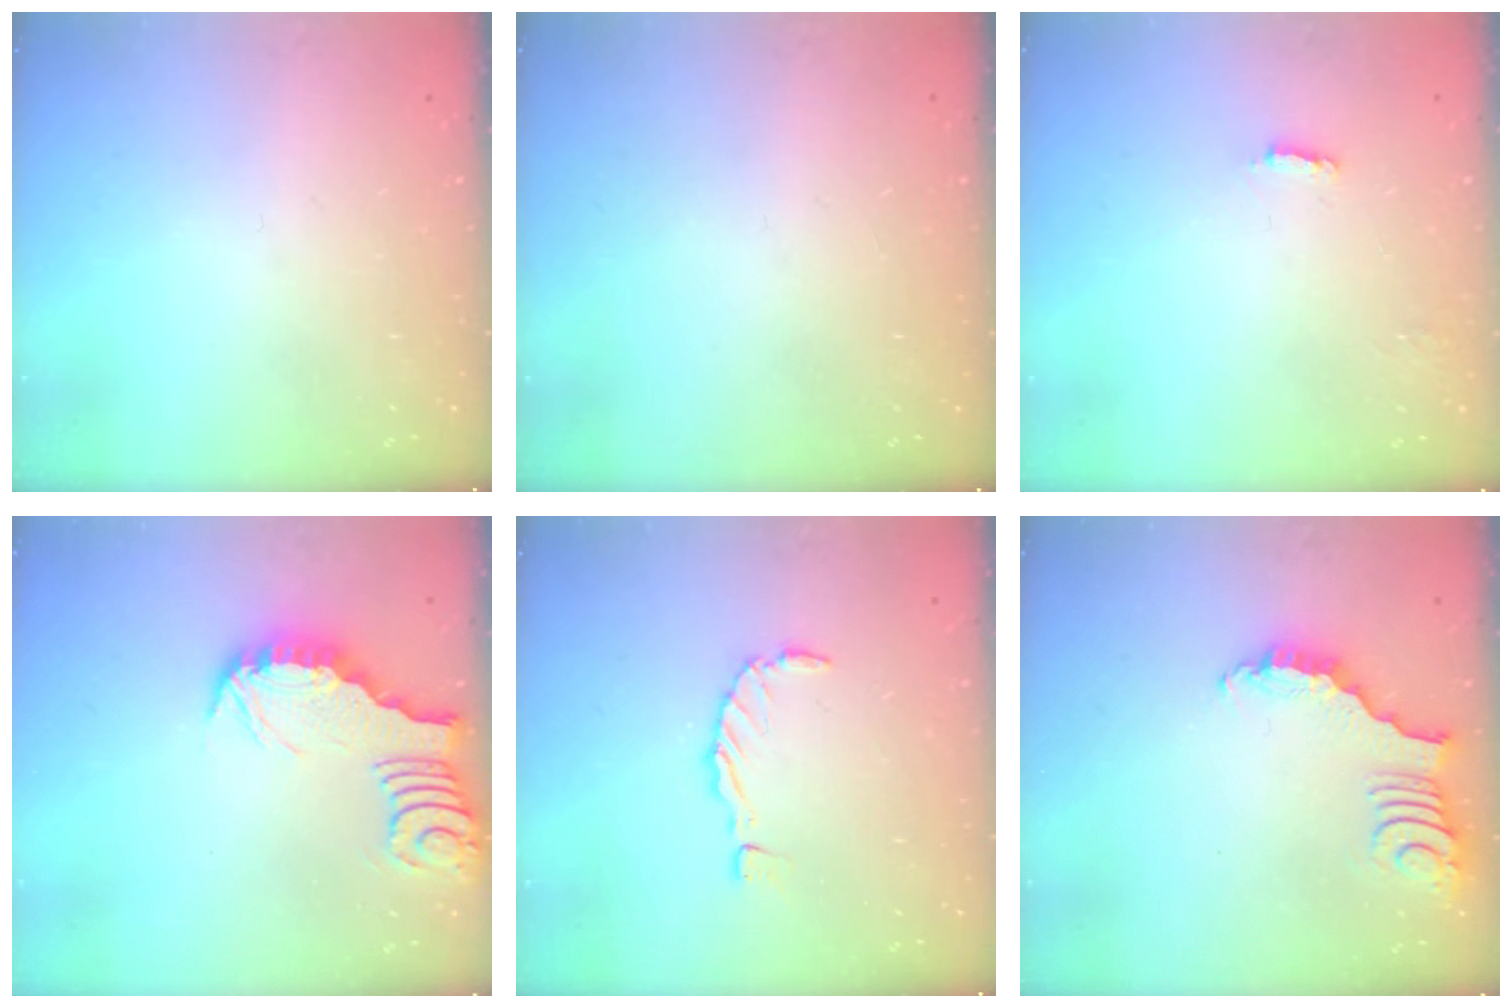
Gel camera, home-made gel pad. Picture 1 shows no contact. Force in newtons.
{"total": 0.0}
{"total": 2.2, "press": 2.2, "slide": 0.1}
{"total": 3.2, "press": 3.1, "slide": 0.4}
{"total": 0.0}
{"total": 2.8, "press": 2.8, "slide": 0.4}